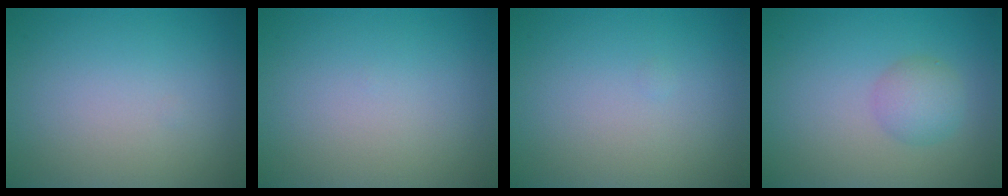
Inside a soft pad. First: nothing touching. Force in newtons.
{"total": 0.0}
{"total": 0.0}
{"total": 2.3, "press": 2.3, "slide": 0.0}